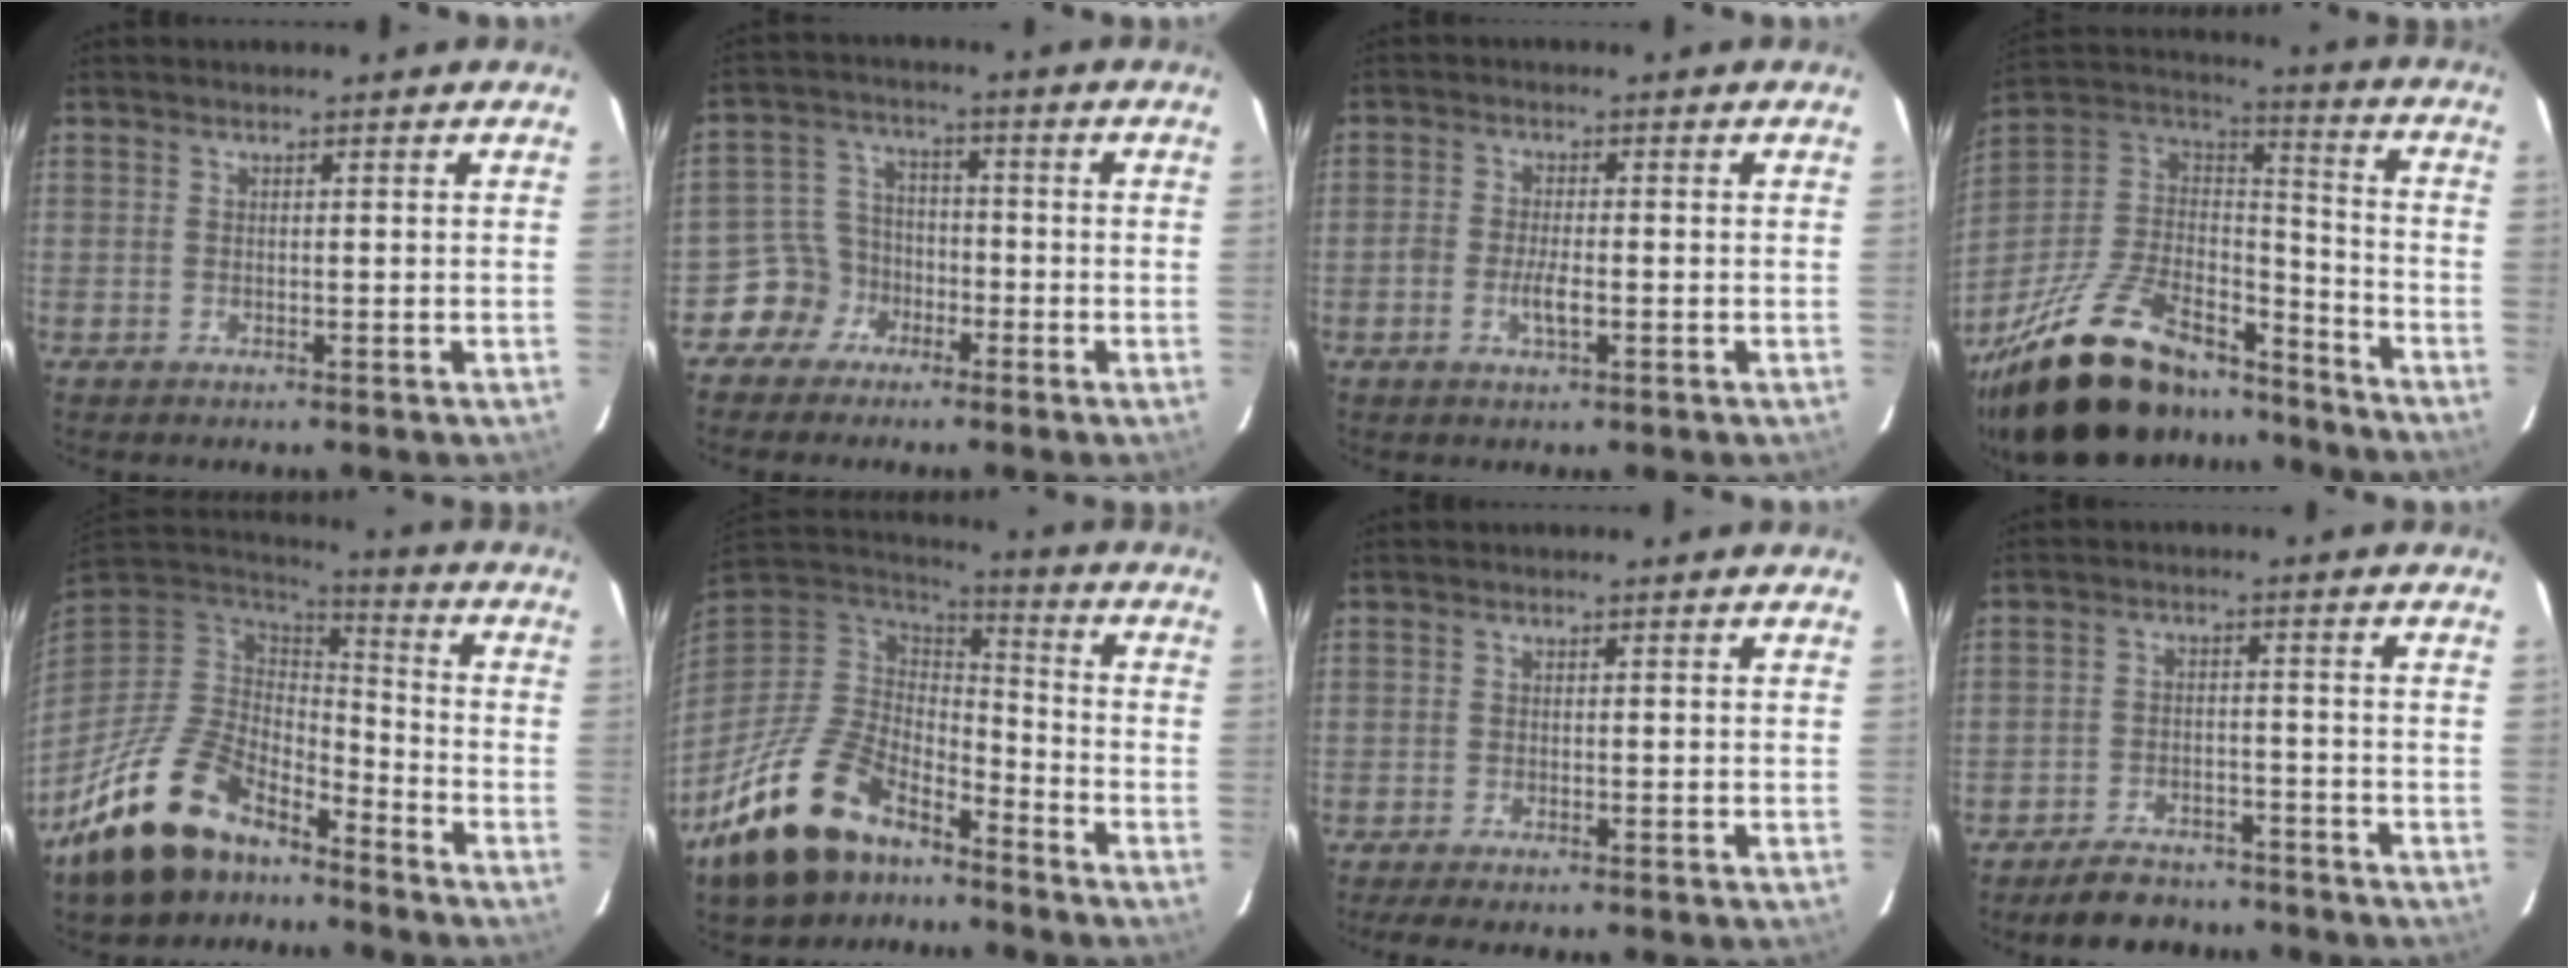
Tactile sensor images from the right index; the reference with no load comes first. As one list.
[{"total": 6.5, "force": [-4.0, 5.2, 0.1], "torque": [-0.013, 0.031, -0.078]}, {"total": 3.7, "force": [-1.4, 1.2, 3.2], "torque": [-0.072, -0.001, -0.028]}, {"total": 34.5, "force": [-25.0, 14.4, 18.9], "torque": [-0.380, -0.001, -0.391]}, {"total": 18.8, "force": [-13.9, 8.6, 9.3], "torque": [-0.201, -0.012, -0.239]}, {"total": 21.0, "force": [-14.6, 10.2, 11.2], "torque": [-0.247, -0.015, -0.249]}, {"total": 2.8, "force": [-2.2, 0.3, 1.6], "torque": [-0.038, -0.012, -0.040]}, {"total": 9.9, "force": [-8.2, 4.3, 3.3], "torque": [-0.082, 0.013, -0.115]}]